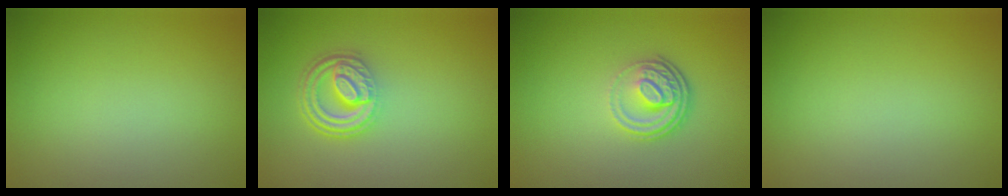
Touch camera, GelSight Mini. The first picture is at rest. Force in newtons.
{"total": 4.5, "press": 3.3, "slide": 3.0}
{"total": 3.8, "press": 2.7, "slide": 2.7}
{"total": 0.0}